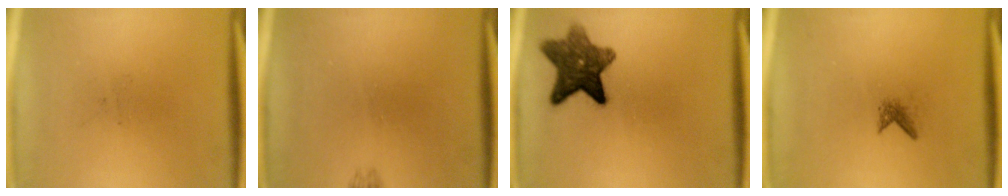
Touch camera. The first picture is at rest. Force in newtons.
{"total": 0.7}
{"total": 9.3}
{"total": 1.1}